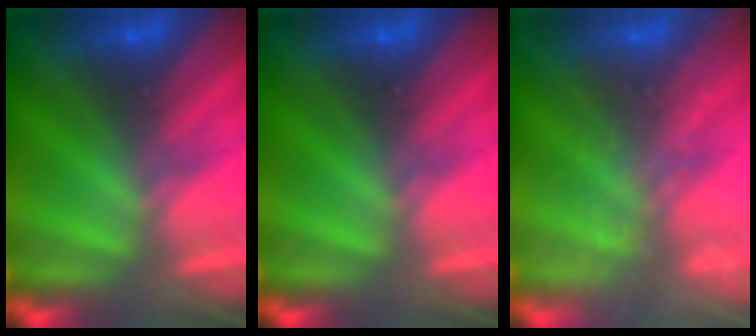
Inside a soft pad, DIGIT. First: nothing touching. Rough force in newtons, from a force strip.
{"total": 0.0}
{"total": 1.7}